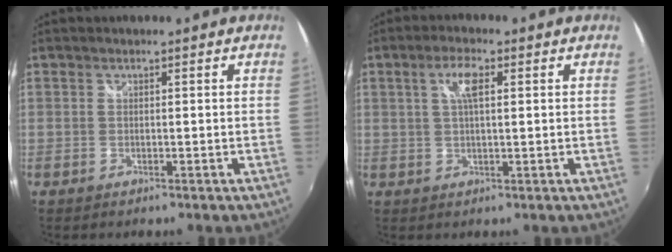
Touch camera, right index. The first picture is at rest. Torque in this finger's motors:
{"motor_torque": [0.66, 0.18, 0.29, 0.08]}